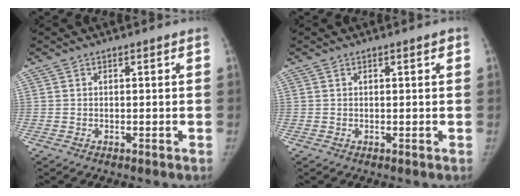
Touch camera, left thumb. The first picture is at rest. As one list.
[{"total": 0.7, "force": [0.3, 0.2, 0.5], "torque": [-0.006, 0.001, 0.004]}]